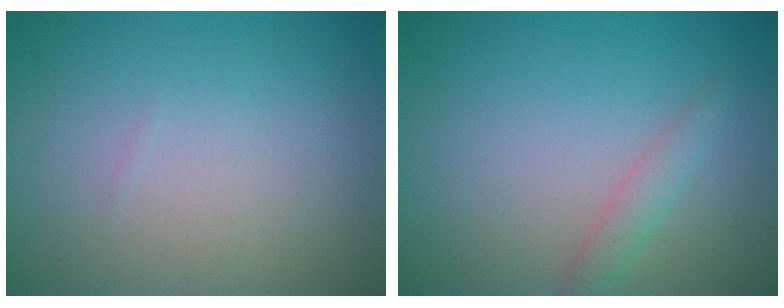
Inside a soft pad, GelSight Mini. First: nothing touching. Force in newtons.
{"total": 1.5, "press": 1.5, "slide": 0.1}